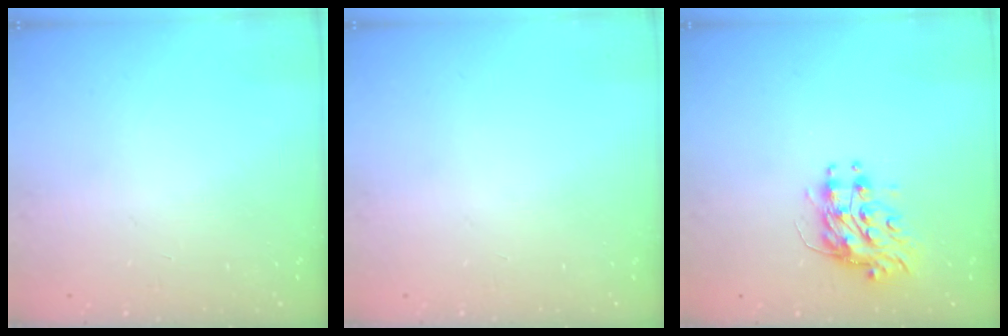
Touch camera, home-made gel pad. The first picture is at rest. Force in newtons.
{"total": 0.0}
{"total": 9.0, "press": 9.0, "slide": 0.7}